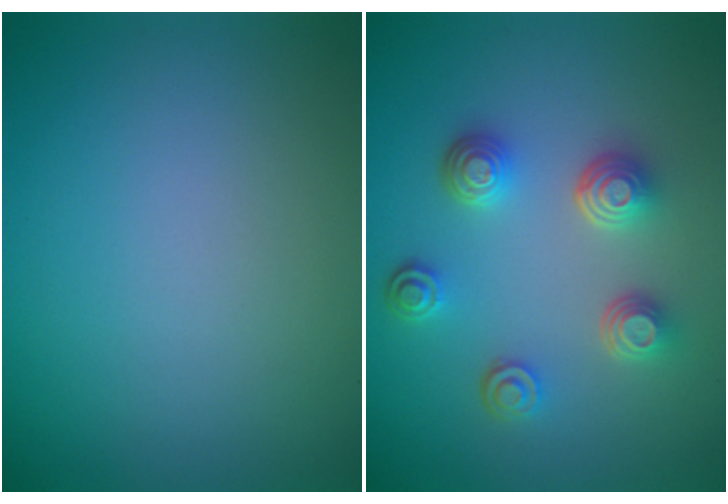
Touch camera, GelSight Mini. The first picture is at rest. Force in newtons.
{"total": 4.4, "press": 3.4, "slide": 2.8}